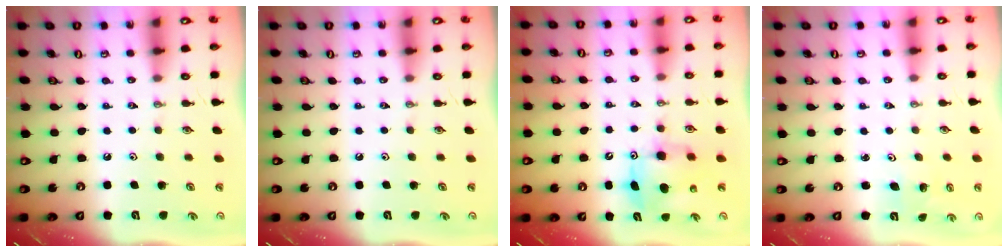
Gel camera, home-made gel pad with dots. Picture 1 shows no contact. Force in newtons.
{"total": 0.0}
{"total": 8.5, "press": 8.5, "slide": 0.8}
{"total": 1.5, "press": 1.5, "slide": 0.1}